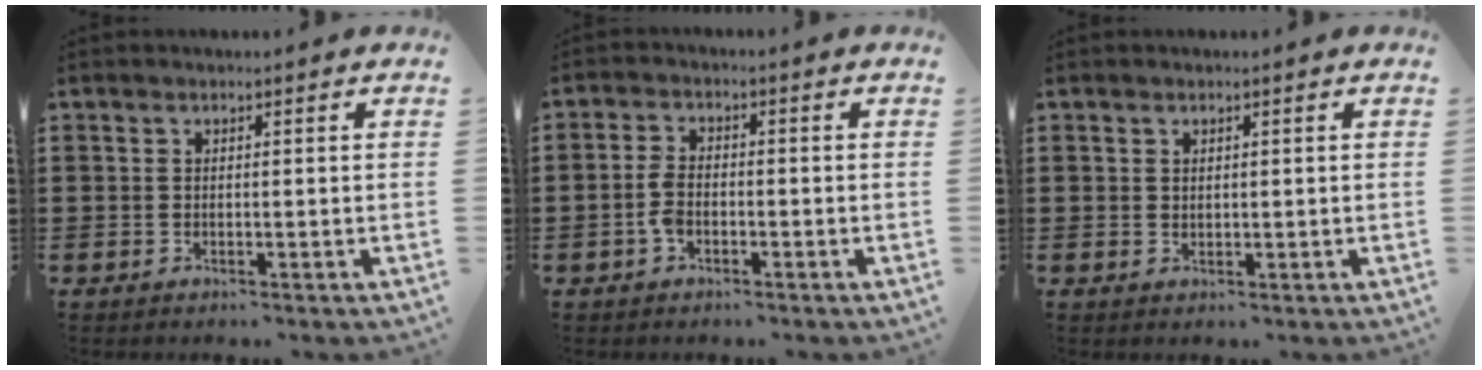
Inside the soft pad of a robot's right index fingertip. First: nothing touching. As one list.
[{"total": 3.2, "force": [-1.1, 1.7, 2.5], "torque": [-0.069, -0.005, -0.027]}, {"total": 0.8, "force": [0.6, 0.5, 0.2], "torque": [-0.006, 0.002, 0.011]}]